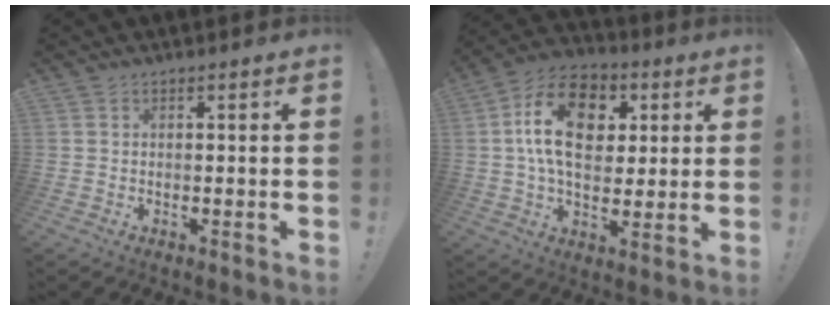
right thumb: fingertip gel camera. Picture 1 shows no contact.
{"total": 18.9, "force": [5.2, 12.8, 12.9], "torque": [-0.207, -0.006, 0.095]}